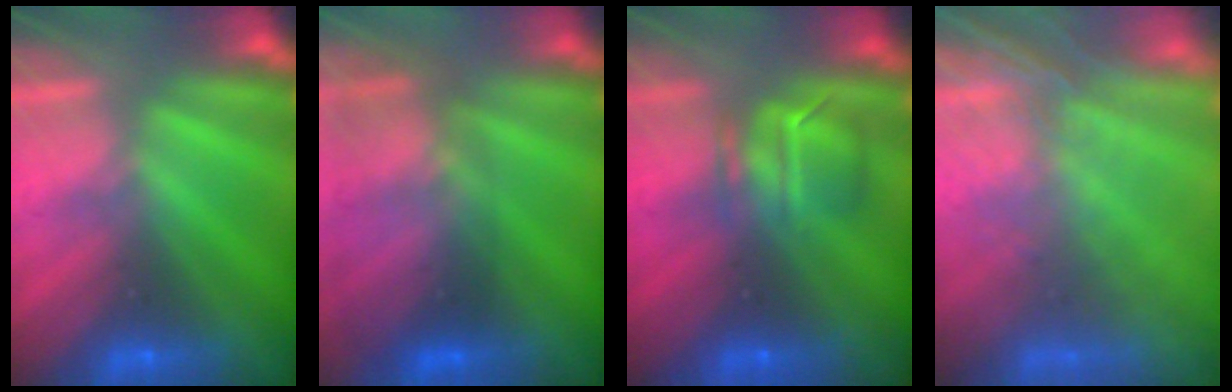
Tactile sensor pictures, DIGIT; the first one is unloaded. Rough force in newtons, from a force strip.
{"total": 2.9}
{"total": 3.3}
{"total": 6.7}